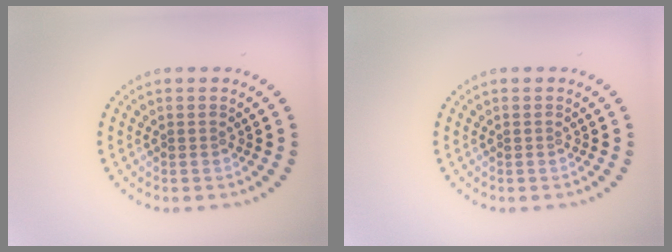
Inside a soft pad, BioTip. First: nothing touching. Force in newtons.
{"total": 0.0}